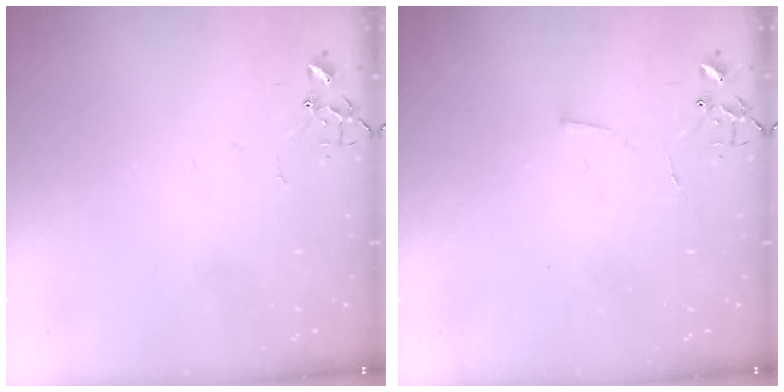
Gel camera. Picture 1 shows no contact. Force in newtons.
{"total": 2.9, "press": 2.9, "slide": 0.4}